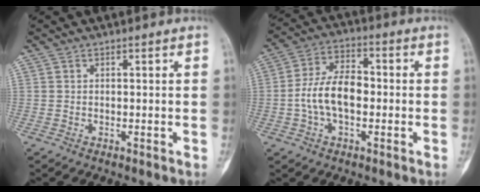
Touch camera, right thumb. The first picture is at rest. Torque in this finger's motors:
{"motor_torque": [1.65, 1.55, 1.07, -0.53, 0.14]}